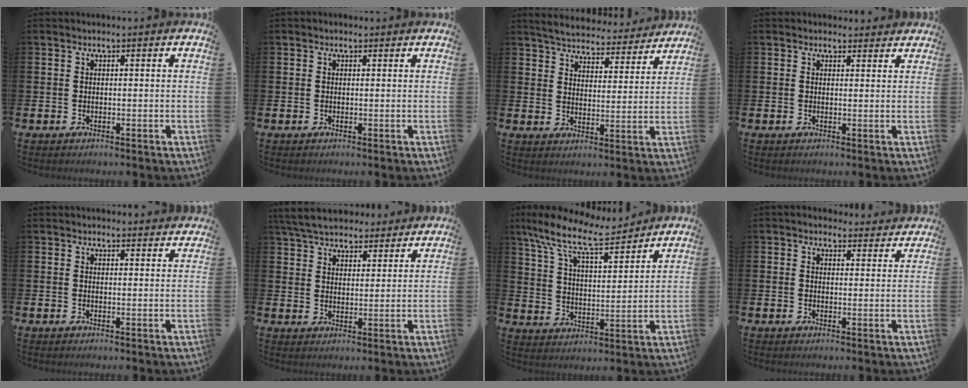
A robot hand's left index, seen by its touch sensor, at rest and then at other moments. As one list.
[{"total": 0.0}, {"total": 5.3, "force": [5.2, 0.8, 0.4], "torque": [-0.031, -0.039, 0.089]}, {"total": 1.5, "force": [1.4, 0.6, 0.0], "torque": [0.008, -0.001, 0.024]}, {"total": 1.8, "force": [1.8, 0.3, -0.1], "torque": [0.009, -0.009, 0.032]}, {"total": 6.0, "force": [5.8, 1.6, 0.9], "torque": [-0.045, -0.021, 0.106]}, {"total": 10.4, "force": [8.8, 2.7, 4.9], "torque": [-0.134, -0.042, 0.155]}, {"total": 2.8, "force": [2.6, 1.0, 0.0], "torque": [0.002, -0.011, 0.045]}]